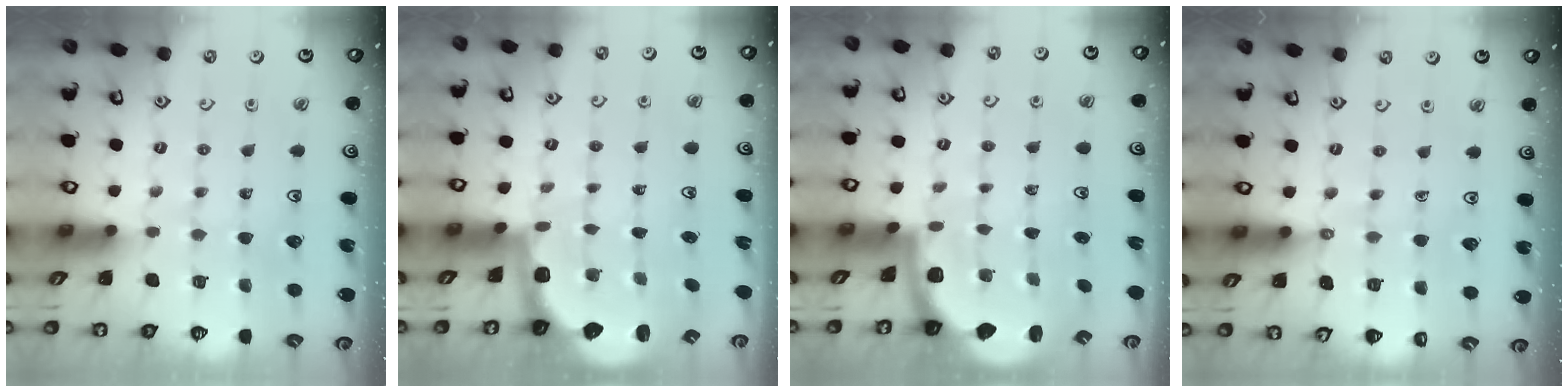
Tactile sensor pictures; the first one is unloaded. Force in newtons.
{"total": 2.6, "press": 1.9, "slide": 1.7}
{"total": 1.9, "press": 1.8, "slide": 0.5}
{"total": 5.7, "press": 5.7, "slide": 0.7}